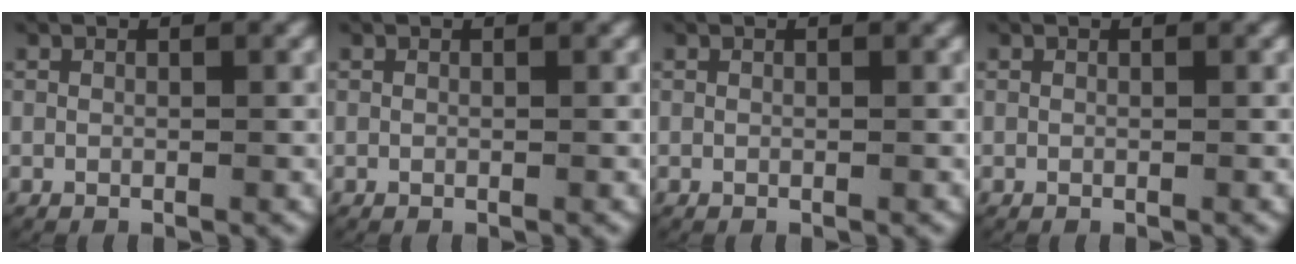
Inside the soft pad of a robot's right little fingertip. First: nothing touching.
{"total": 0.0}
{"total": 0.0}
{"total": 0.0}